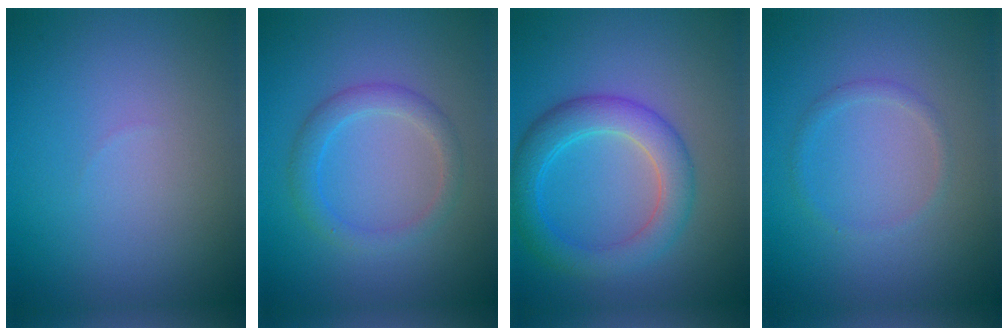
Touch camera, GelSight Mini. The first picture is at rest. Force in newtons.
{"total": 2.3, "press": 2.3, "slide": 0.1}
{"total": 4.7, "press": 4.7, "slide": 0.1}
{"total": 1.0, "press": 1.0, "slide": 0.0}